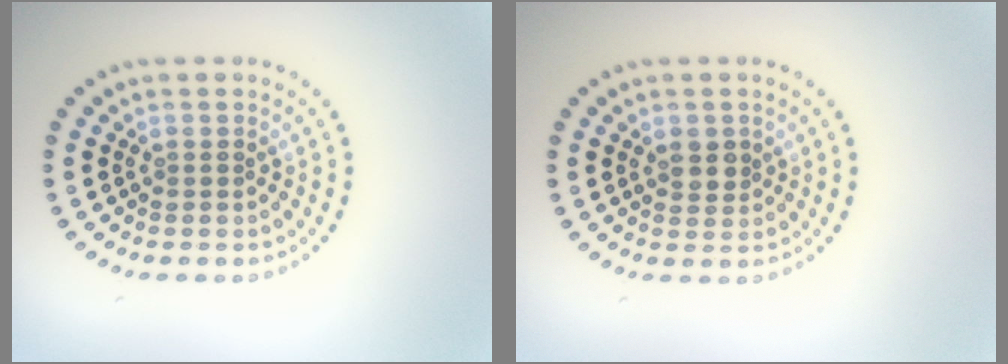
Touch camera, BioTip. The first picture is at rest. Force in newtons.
{"total": 1.8, "press": 1.7, "slide": 0.6}